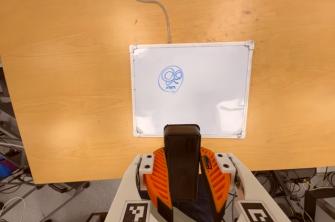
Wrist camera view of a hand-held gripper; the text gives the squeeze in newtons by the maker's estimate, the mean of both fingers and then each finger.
{"total": 9.3, "left": 7.5, "right": 11.1}